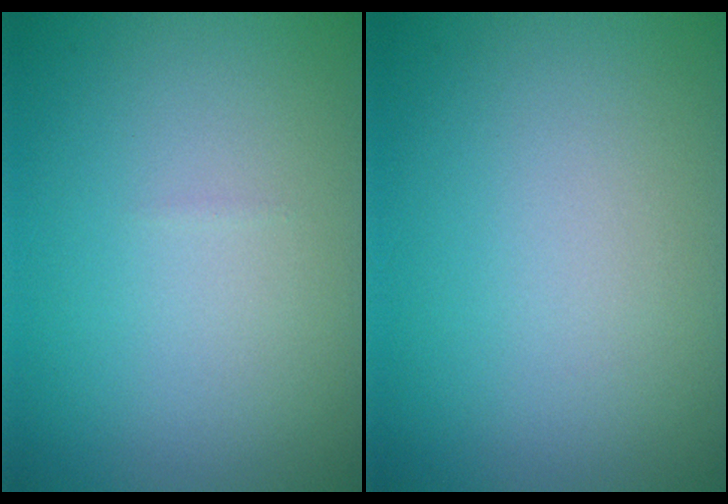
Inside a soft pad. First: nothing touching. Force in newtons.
{"total": 0.0}